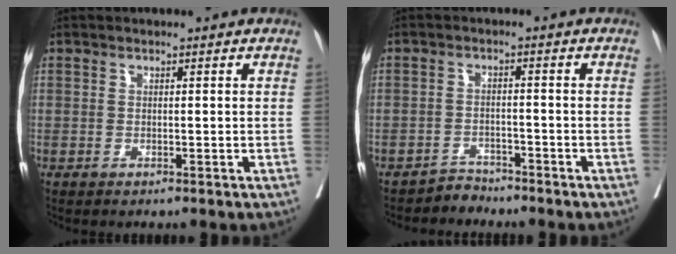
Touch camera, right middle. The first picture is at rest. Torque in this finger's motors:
{"motor_torque": [0.12, 0.10, 0.11, 0.01]}